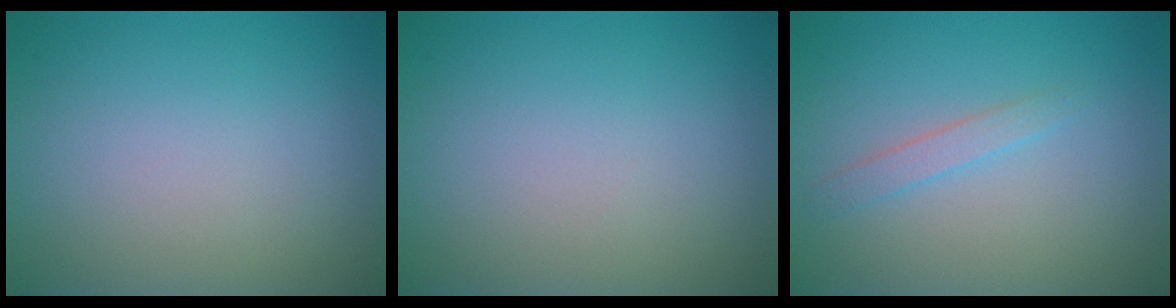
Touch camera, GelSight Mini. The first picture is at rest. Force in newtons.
{"total": 0.0}
{"total": 1.3, "press": 1.3, "slide": 0.0}